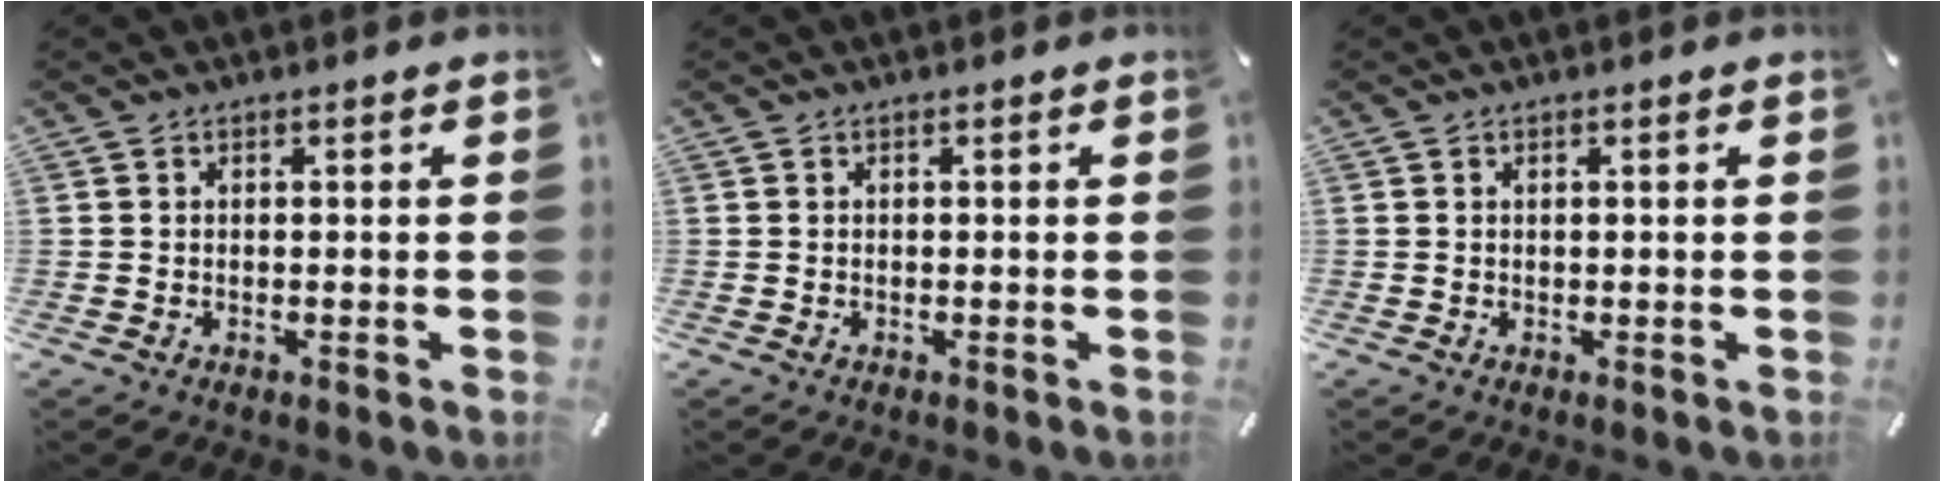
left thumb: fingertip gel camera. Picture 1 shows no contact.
{"total": 0.0}
{"total": 0.0}